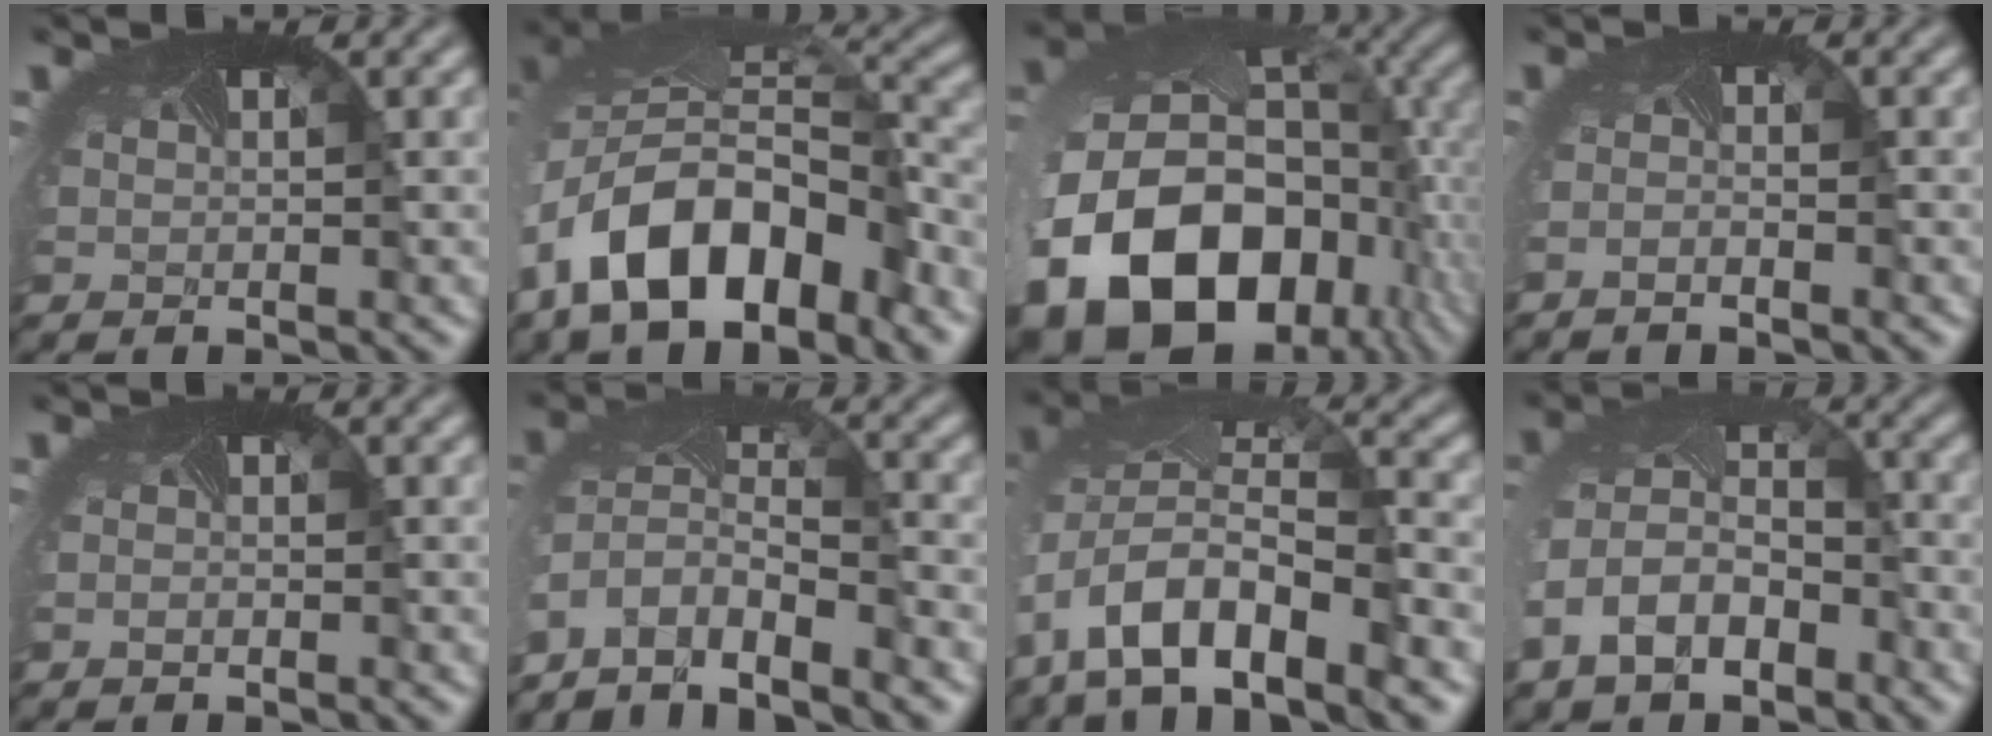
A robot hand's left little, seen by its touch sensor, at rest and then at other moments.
{"total": 13.4, "force": [-6.7, 7.7, 8.6], "torque": [-0.179, -0.036, -0.107]}
{"total": 21.5, "force": [-8.0, 15.6, 12.4], "torque": [-0.282, -0.099, -0.113]}
{"total": 1.2, "force": [-1.2, -0.2, 0.1], "torque": [-0.019, -0.018, -0.020]}
{"total": 0.8, "force": [-0.7, 0.2, 0.2], "torque": [-0.011, -0.012, -0.005]}
{"total": 6.4, "force": [-5.5, 1.7, 2.6], "torque": [-0.074, -0.028, -0.095]}
{"total": 10.1, "force": [-5.5, 4.9, 6.9], "torque": [-0.155, -0.021, -0.088]}
{"total": 7.3, "force": [-3.6, 5.0, 4.0], "torque": [-0.112, -0.023, -0.063]}